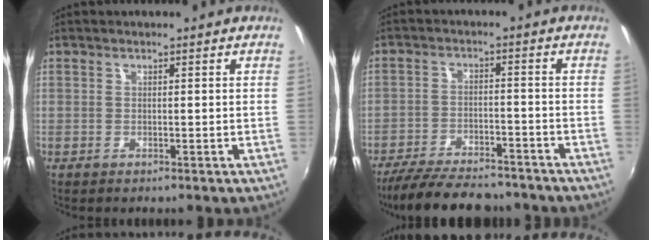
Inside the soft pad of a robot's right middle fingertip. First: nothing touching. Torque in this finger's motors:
{"motor_torque": [1.01, -1.13, 0.10, 0.09]}